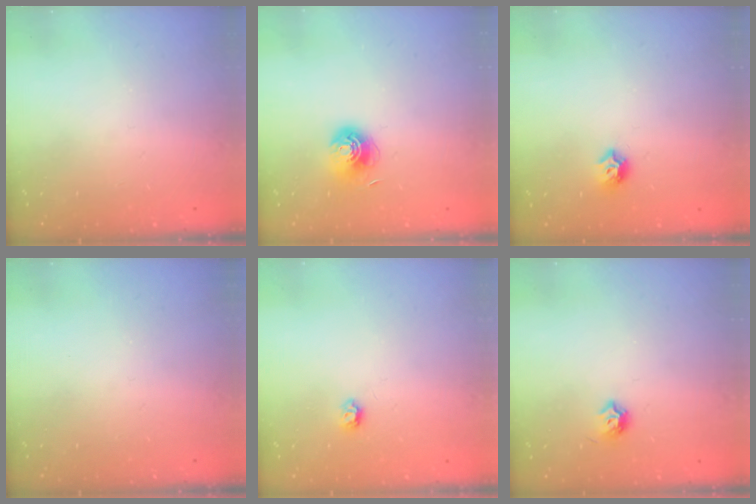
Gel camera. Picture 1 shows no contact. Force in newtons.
{"total": 7.0, "press": 7.0, "slide": 0.5}
{"total": 6.7, "press": 6.6, "slide": 1.1}
{"total": 0.0}
{"total": 3.9, "press": 3.9, "slide": 0.6}
{"total": 5.9, "press": 5.9, "slide": 0.8}